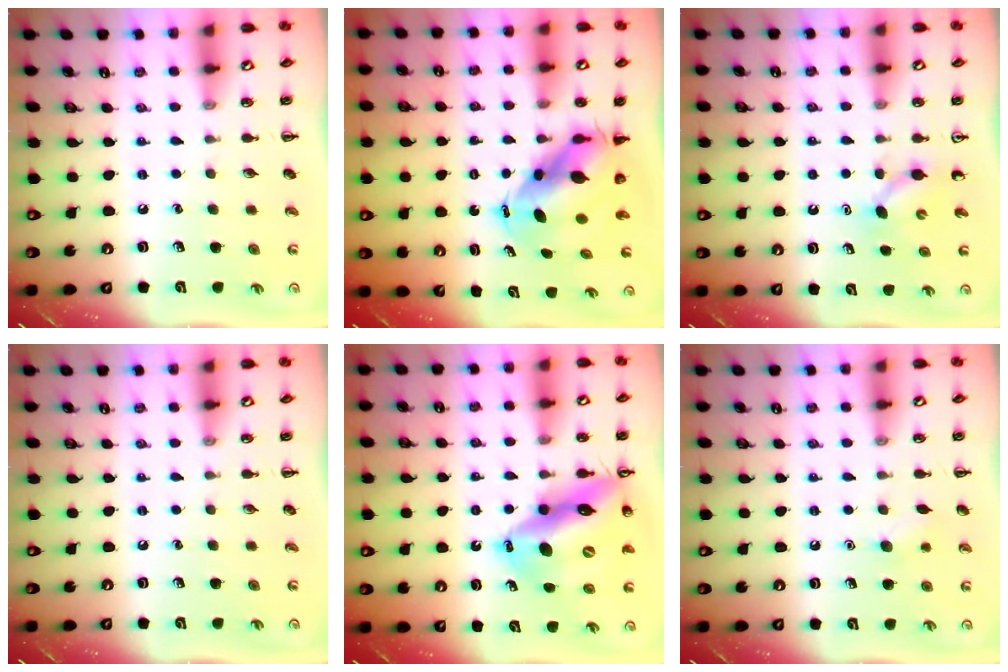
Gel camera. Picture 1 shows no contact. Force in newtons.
{"total": 7.5, "press": 7.3, "slide": 1.9}
{"total": 2.9, "press": 2.7, "slide": 1.1}
{"total": 0.0}
{"total": 18.2, "press": 17.4, "slide": 5.3}
{"total": 6.1, "press": 6.0, "slide": 1.4}